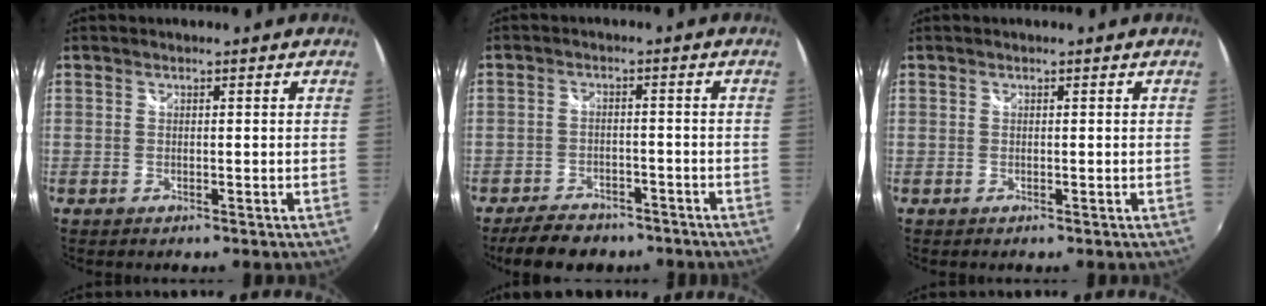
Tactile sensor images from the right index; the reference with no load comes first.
{"total": 9.5, "force": [-7.5, 4.5, 3.7], "torque": [-0.091, 0.004, -0.110]}
{"total": 0.0}